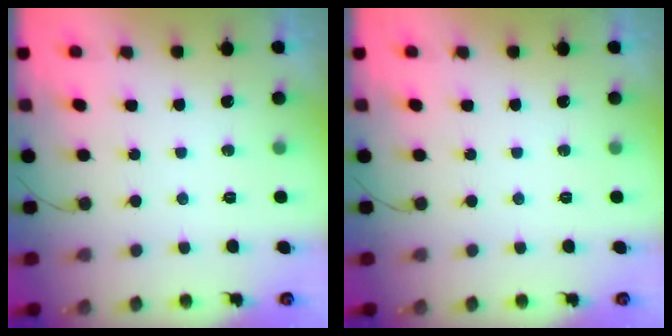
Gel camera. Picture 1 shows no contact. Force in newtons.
{"total": 0.0}